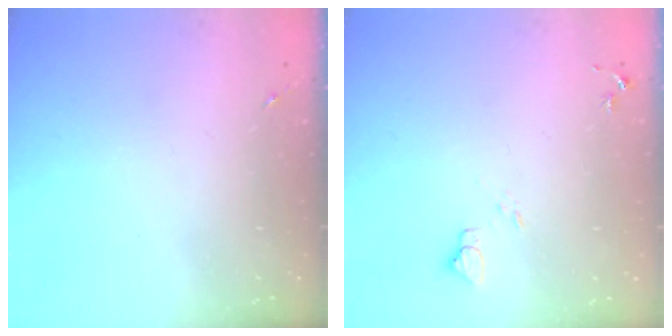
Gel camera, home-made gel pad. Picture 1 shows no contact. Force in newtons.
{"total": 4.5, "press": 4.5, "slide": 0.4}